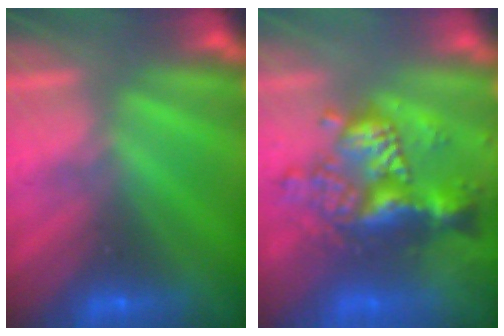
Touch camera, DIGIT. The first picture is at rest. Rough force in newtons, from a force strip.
{"total": 9.4}